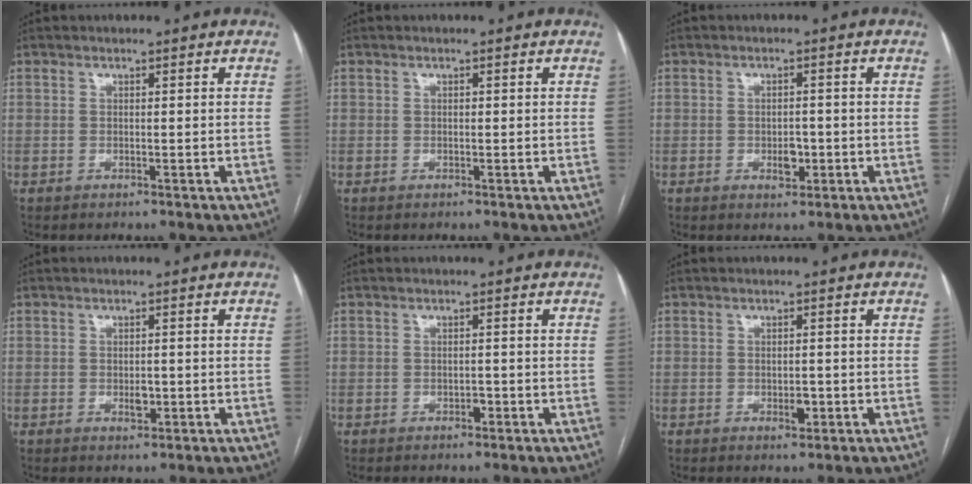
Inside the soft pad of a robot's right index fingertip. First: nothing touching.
{"total": 0.0}
{"total": 2.7, "force": [-0.8, 1.5, 2.1], "torque": [-0.030, 0.003, -0.007]}
{"total": 1.9, "force": [-0.5, 0.9, 1.6], "torque": [-0.027, 0.000, -0.004]}
{"total": 1.1, "force": [-0.6, 0.6, 0.8], "torque": [-0.010, 0.002, -0.008]}
{"total": 1.9, "force": [-0.6, 0.9, 1.6], "torque": [-0.023, 0.001, -0.007]}